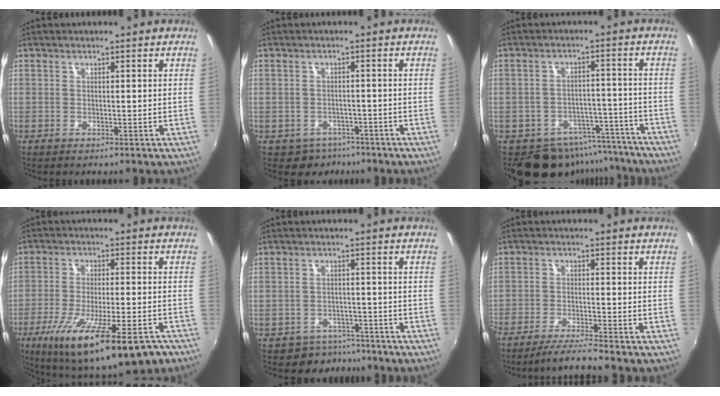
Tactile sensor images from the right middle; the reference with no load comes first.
{"total": 4.6, "force": [-3.2, 3.3, 0.6], "torque": [-0.022, 0.001, -0.042]}
{"total": 12.2, "force": [-10.4, 6.0, 2.2], "torque": [-0.037, 0.031, -0.126]}
{"total": 20.8, "force": [-12.3, 5.0, 16.0], "torque": [-0.284, -0.067, -0.188]}
{"total": 5.4, "force": [-4.3, 3.3, 0.0], "torque": [-0.006, 0.014, -0.059]}
{"total": 6.3, "force": [-5.7, -0.9, 2.7], "torque": [-0.072, -0.011, -0.100]}